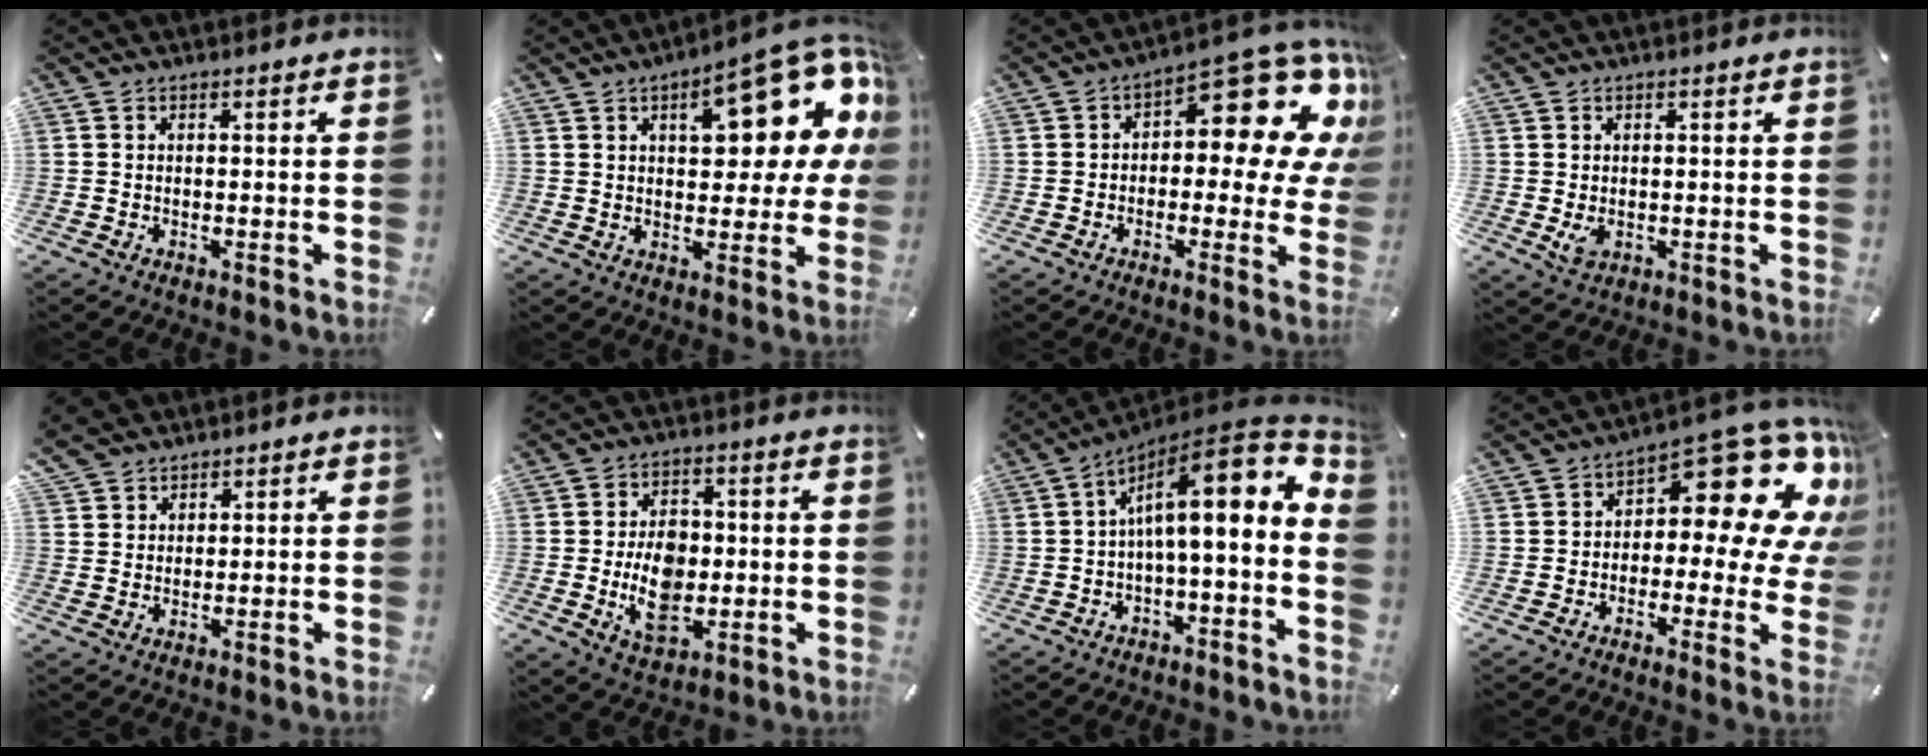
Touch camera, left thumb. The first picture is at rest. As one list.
[{"total": 19.0, "force": [8.6, 8.4, 14.7], "torque": [-0.184, -0.050, 0.137]}, {"total": 13.7, "force": [7.3, 5.5, 10.2], "torque": [-0.129, -0.076, 0.117]}, {"total": 2.6, "force": [-0.2, 1.7, 1.9], "torque": [-0.039, -0.008, -0.005]}, {"total": 5.1, "force": [3.9, 3.3, 0.6], "torque": [-0.026, -0.009, 0.078]}, {"total": 10.5, "force": [-1.1, 7.3, 7.5], "torque": [-0.124, -0.002, -0.018]}, {"total": 14.7, "force": [3.5, 3.9, 13.8], "torque": [-0.196, -0.039, 0.054]}, {"total": 16.0, "force": [7.8, 7.6, 11.8], "torque": [-0.152, -0.068, 0.125]}]